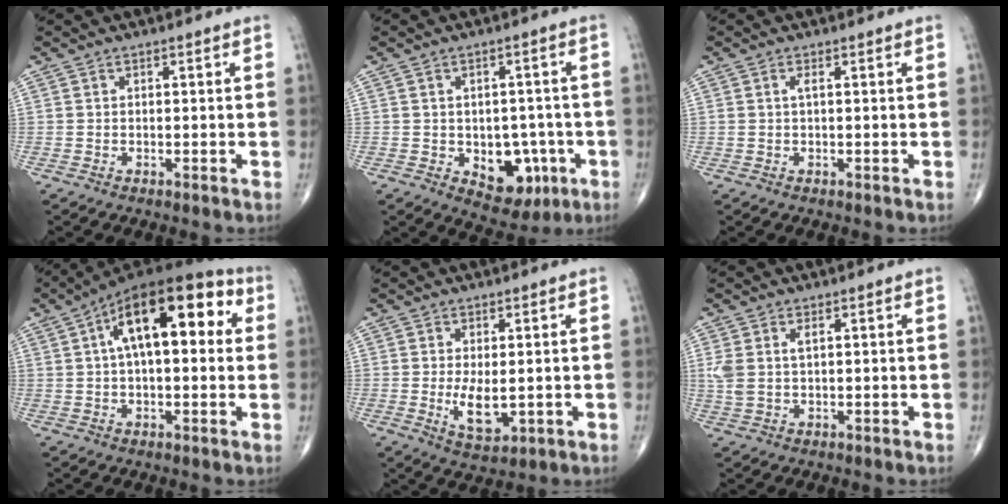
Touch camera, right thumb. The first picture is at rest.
{"total": 9.7, "force": [-2.8, 6.6, 6.6], "torque": [-0.040, 0.015, -0.024]}
{"total": 0.8, "force": [0.2, 0.1, 0.7], "torque": [-0.024, -0.001, 0.003]}
{"total": 18.7, "force": [4.7, 8.6, 16.0], "torque": [-0.228, 0.033, 0.062]}
{"total": 5.8, "force": [-0.3, 2.6, 5.2], "torque": [-0.087, -0.017, 0.006]}
{"total": 4.0, "force": [1.1, 2.0, 3.3], "torque": [-0.091, 0.009, 0.028]}